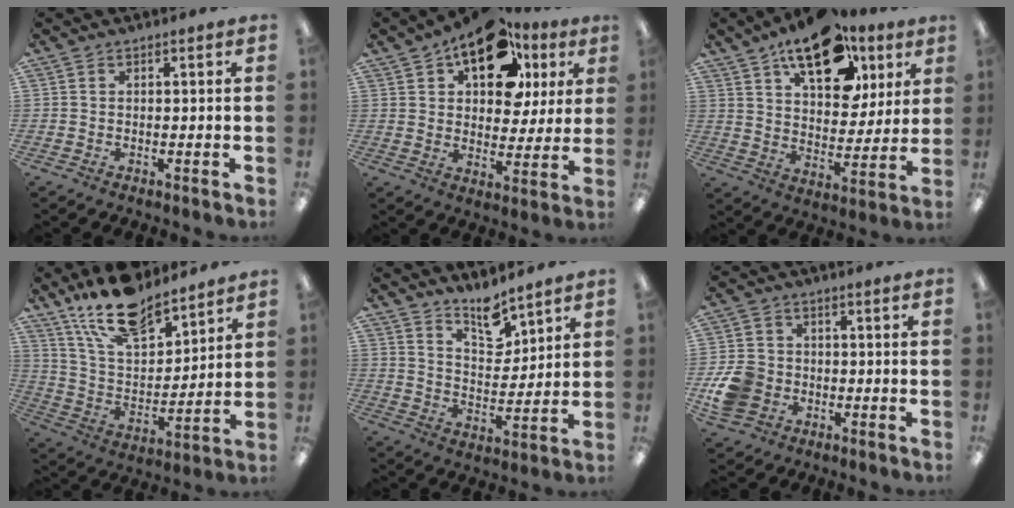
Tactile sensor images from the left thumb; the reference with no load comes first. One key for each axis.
{"total": 17.4, "fx": 10.1, "fy": 9.4, "fz": 10.5, "tx": -0.160, "ty": -0.040, "tz": 0.175}
{"total": 19.5, "fx": 12.0, "fy": 10.1, "fz": 11.5, "tx": -0.166, "ty": -0.054, "tz": 0.203}
{"total": 17.6, "fx": 14.0, "fy": 7.2, "fz": 7.9, "tx": -0.153, "ty": -0.081, "tz": 0.252}
{"total": 9.8, "fx": 8.2, "fy": 3.7, "fz": 3.9, "tx": -0.052, "ty": -0.055, "tz": 0.145}
{"total": 8.8, "fx": -2.3, "fy": 7.4, "fz": 4.2, "tx": -0.094, "ty": 0.018, "tz": -0.040}